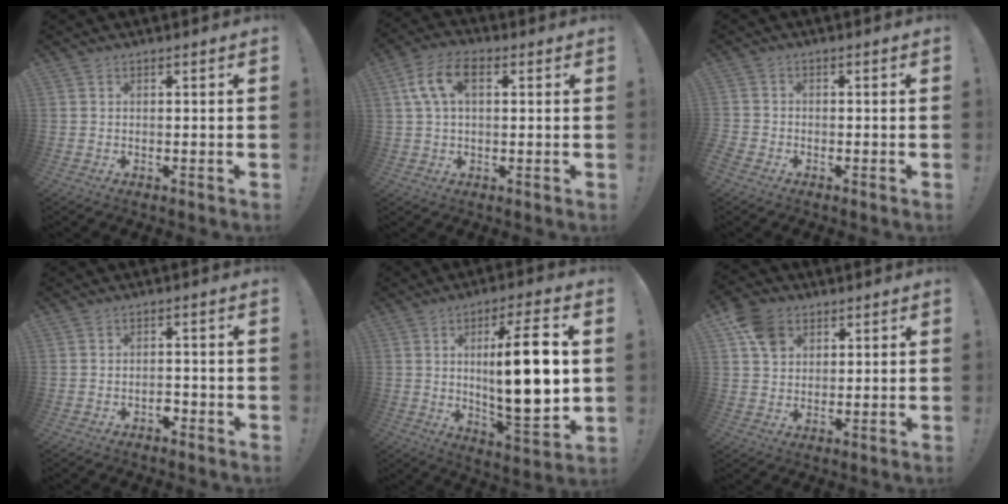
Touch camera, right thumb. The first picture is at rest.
{"total": 9.7, "force": [2.4, 5.8, 7.3], "torque": [-0.151, 0.013, 0.047]}
{"total": 2.3, "force": [-1.8, 1.4, 0.5], "torque": [-0.011, 0.007, -0.034]}
{"total": 1.9, "force": [-1.4, 0.8, 1.0], "torque": [-0.020, 0.003, -0.023]}
{"total": 18.4, "force": [2.6, 4.4, 17.7], "torque": [-0.291, -0.014, 0.030]}
{"total": 8.4, "force": [4.0, 6.4, 3.7], "torque": [-0.060, -0.005, 0.083]}